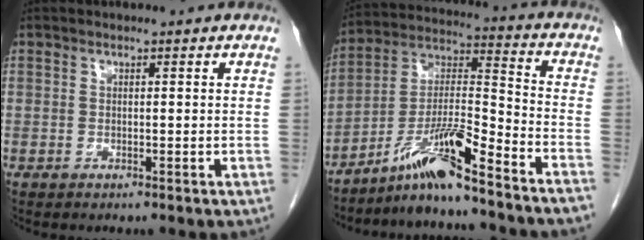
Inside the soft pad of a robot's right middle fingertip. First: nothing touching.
{"total": 11.6, "force": [-9.0, -0.6, 7.4], "torque": [-0.140, 0.005, -0.161]}